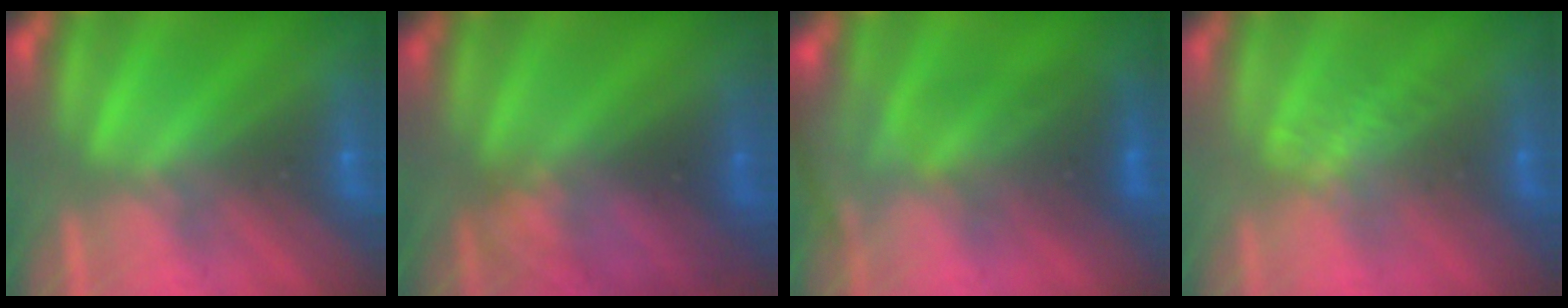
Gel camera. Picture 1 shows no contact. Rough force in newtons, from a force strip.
{"total": 2.2}
{"total": 2.7}
{"total": 1.3}